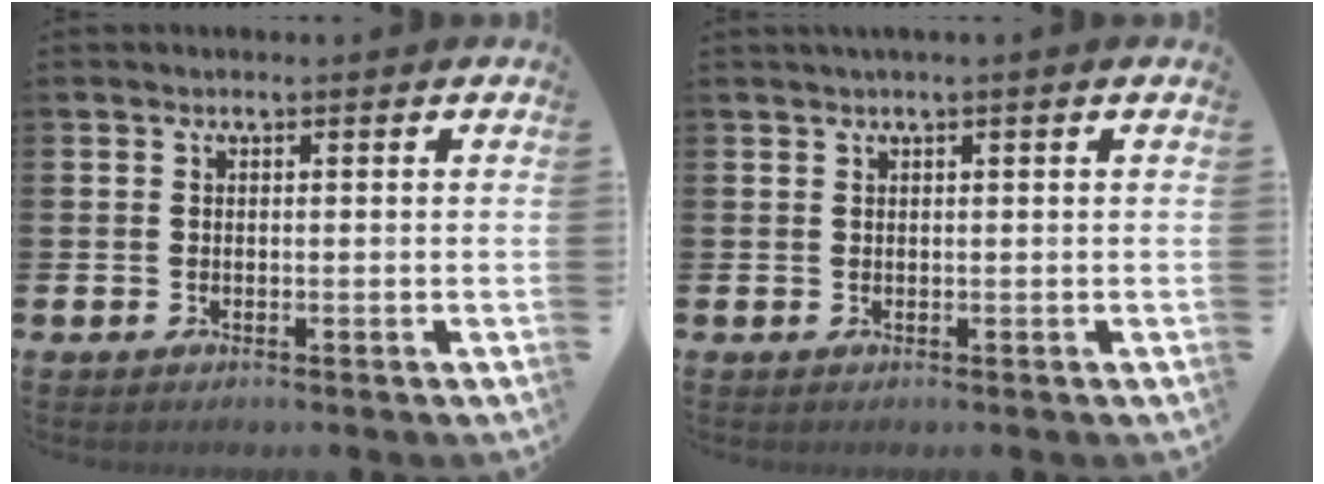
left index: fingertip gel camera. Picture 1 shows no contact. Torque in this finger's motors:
{"motor_torque": [0.88, -1.24, 0.67, 0.15]}